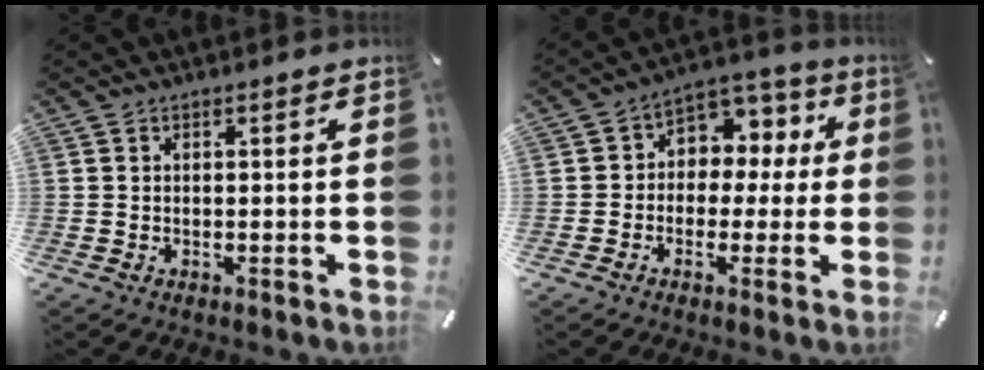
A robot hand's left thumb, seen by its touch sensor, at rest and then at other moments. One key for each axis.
{"total": 7.5, "fx": 0.3, "fy": 6.9, "fz": 2.7, "tx": -0.041, "ty": -0.003, "tz": 0.005}